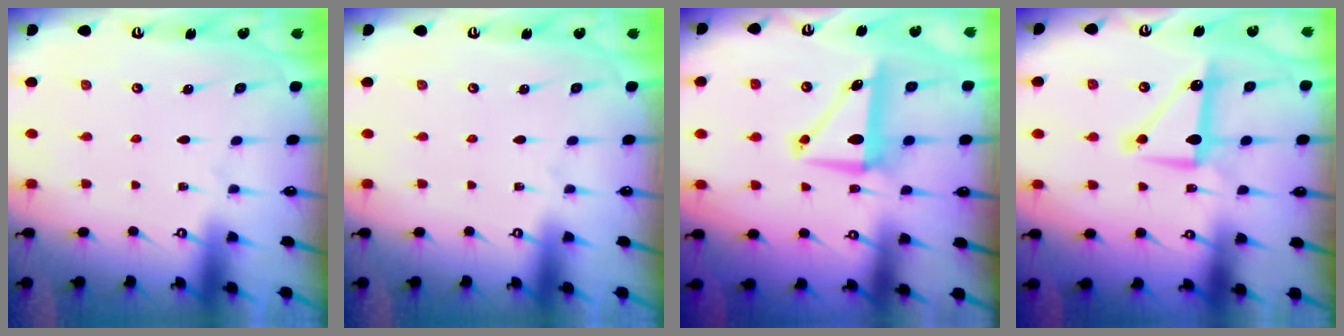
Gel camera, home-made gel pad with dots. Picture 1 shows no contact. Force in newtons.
{"total": 0.0}
{"total": 8.1, "press": 7.8, "slide": 2.2}
{"total": 10.2, "press": 10.2, "slide": 0.4}